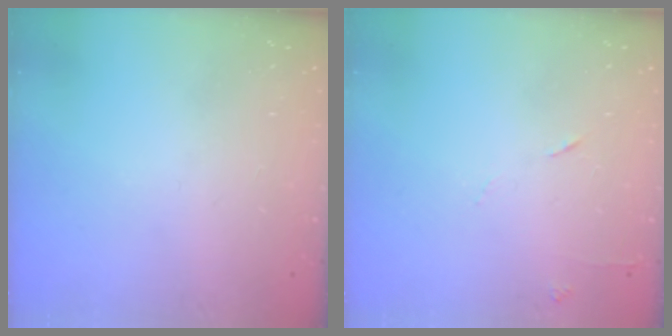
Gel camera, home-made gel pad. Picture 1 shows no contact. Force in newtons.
{"total": 6.6, "press": 6.6, "slide": 0.8}